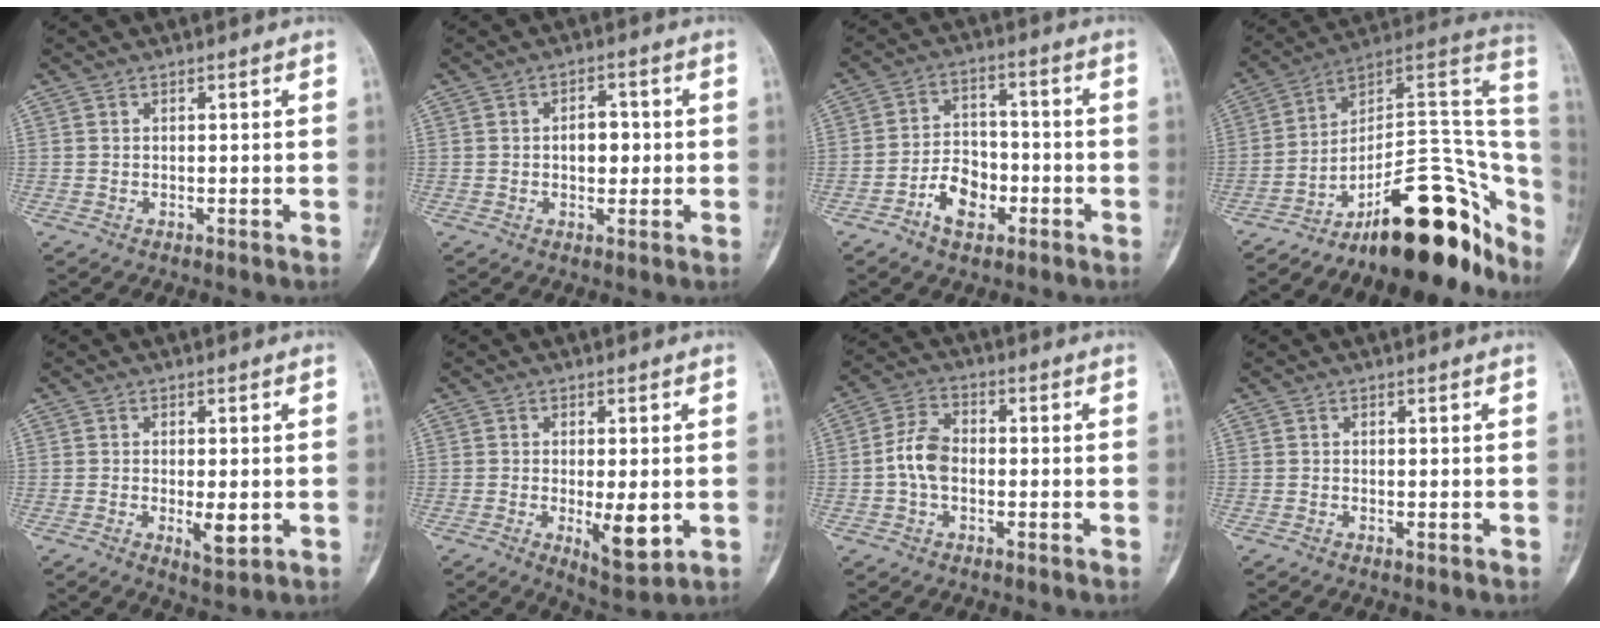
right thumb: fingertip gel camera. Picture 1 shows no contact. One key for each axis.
{"total": 4.6, "fx": 0.1, "fy": 3.0, "fz": 3.5, "tx": -0.034, "ty": 0.009, "tz": -0.001}
{"total": 8.3, "fx": -3.9, "fy": 5.5, "fz": 4.9, "tx": -0.060, "ty": 0.031, "tz": -0.070}
{"total": 27.5, "fx": -16.2, "fy": 10.6, "fz": 19.6, "tx": -0.156, "ty": 0.122, "tz": -0.235}
{"total": 3.6, "fx": -0.8, "fy": 1.5, "fz": 3.2, "tx": -0.046, "ty": -0.005, "tz": -0.009}
{"total": 7.8, "fx": -1.4, "fy": 2.8, "fz": 7.1, "tx": -0.102, "ty": -0.018, "tz": -0.014}
{"total": 6.8, "fx": -1.0, "fy": 4.5, "fz": 5.0, "tx": -0.091, "ty": 0.021, "tz": -0.028}
{"total": 0.5, "fx": -0.2, "fy": 0.2, "fz": 0.4, "tx": -0.009, "ty": -0.001, "tz": -0.003}